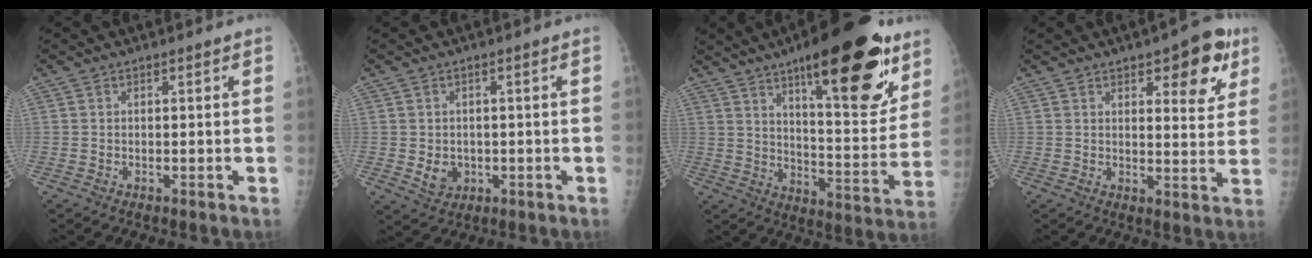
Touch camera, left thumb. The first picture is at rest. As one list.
[{"total": 4.2, "force": [-0.6, 3.5, 2.2], "torque": [-0.020, 0.000, 0.001]}, {"total": 26.1, "force": [15.0, 8.1, 19.7], "torque": [-0.248, -0.061, 0.224]}, {"total": 10.5, "force": [5.2, 4.1, 8.1], "torque": [-0.069, -0.020, 0.061]}]